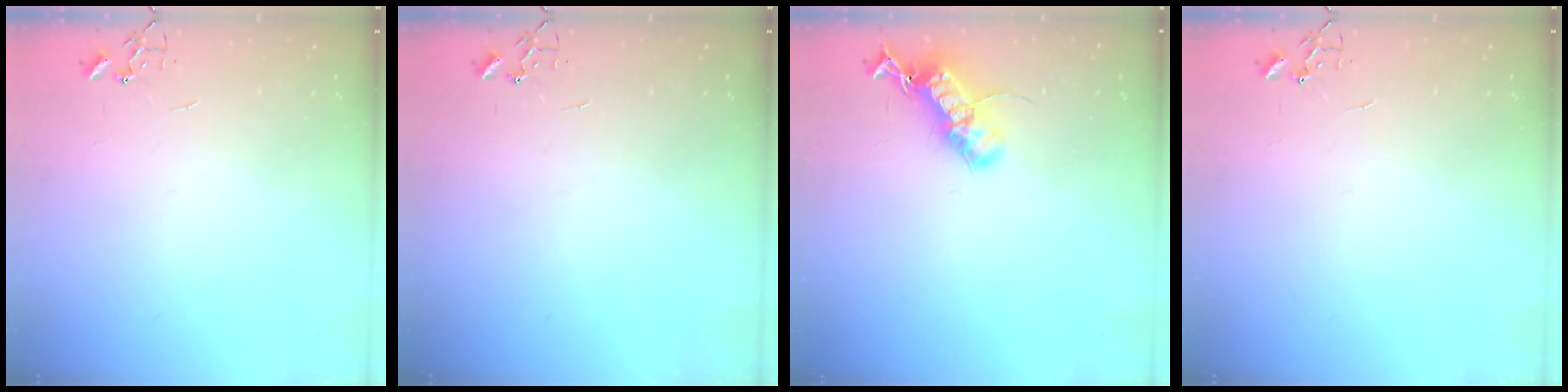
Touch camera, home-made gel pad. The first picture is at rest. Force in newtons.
{"total": 0.0}
{"total": 16.8, "press": 16.7, "slide": 0.8}
{"total": 0.0}